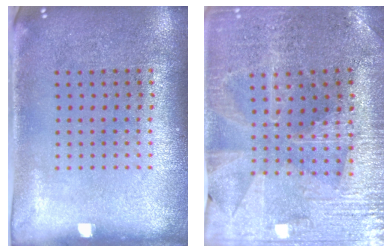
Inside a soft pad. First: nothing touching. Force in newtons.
{"total": 2.0, "press": 2.0, "slide": 0.3}